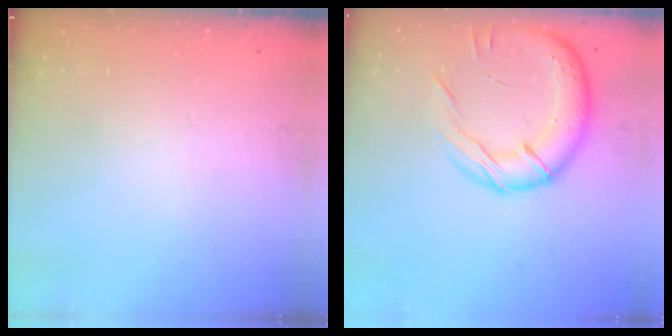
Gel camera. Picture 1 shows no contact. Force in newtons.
{"total": 17.7, "press": 17.4, "slide": 3.2}